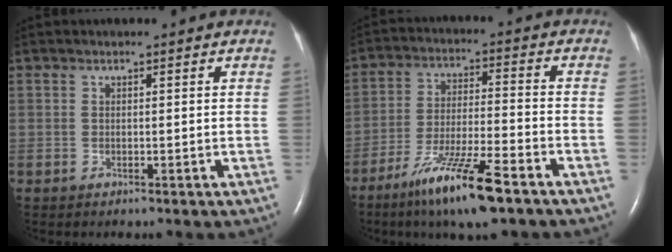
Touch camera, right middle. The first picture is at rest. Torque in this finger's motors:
{"motor_torque": [1.27, -0.87, 0.27, 0.12]}